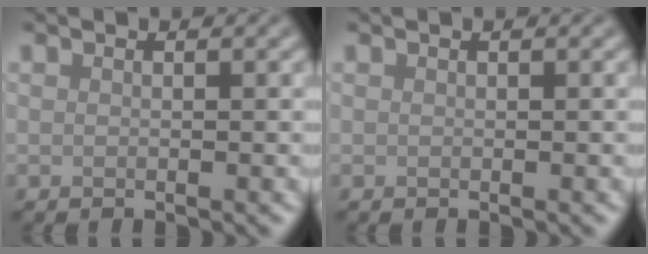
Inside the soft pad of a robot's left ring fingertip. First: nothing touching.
{"total": 0.0}